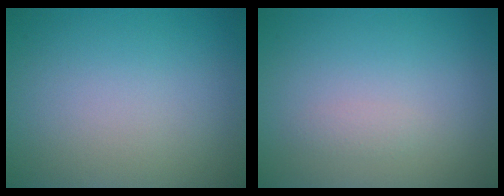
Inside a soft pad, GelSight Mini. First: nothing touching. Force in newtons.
{"total": 0.7, "press": 0.7, "slide": 0.0}